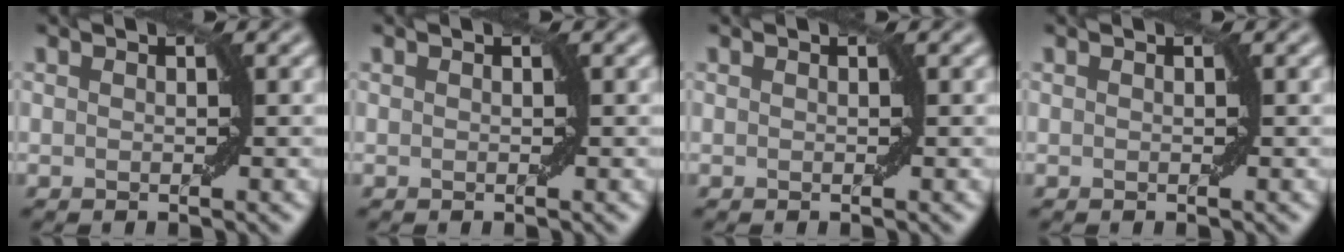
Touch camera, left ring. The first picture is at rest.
{"total": 0.0}
{"total": 0.0}
{"total": 0.0}